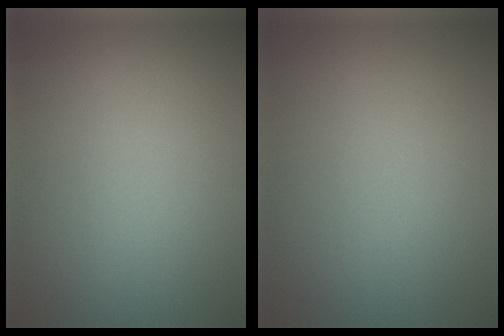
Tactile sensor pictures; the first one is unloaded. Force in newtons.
{"total": 0.0}